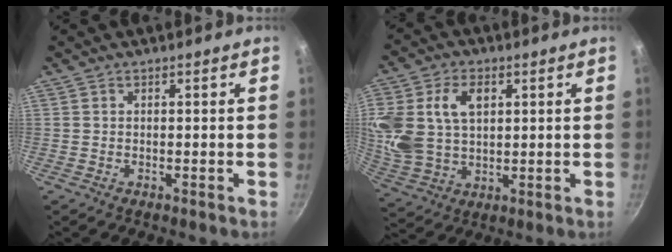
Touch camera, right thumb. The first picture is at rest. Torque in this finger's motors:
{"motor_torque": [0.89, 3.41, 1.10, 0.25, 0.19]}